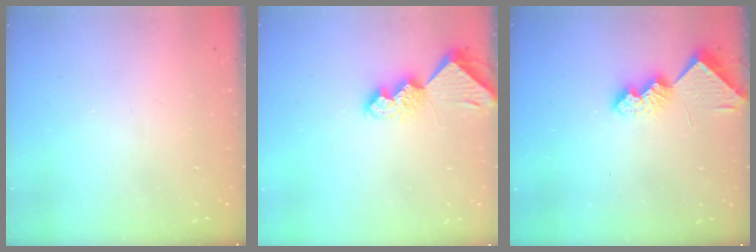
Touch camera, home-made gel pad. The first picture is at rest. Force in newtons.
{"total": 7.4, "press": 7.3, "slide": 1.1}
{"total": 7.8, "press": 7.8, "slide": 0.9}